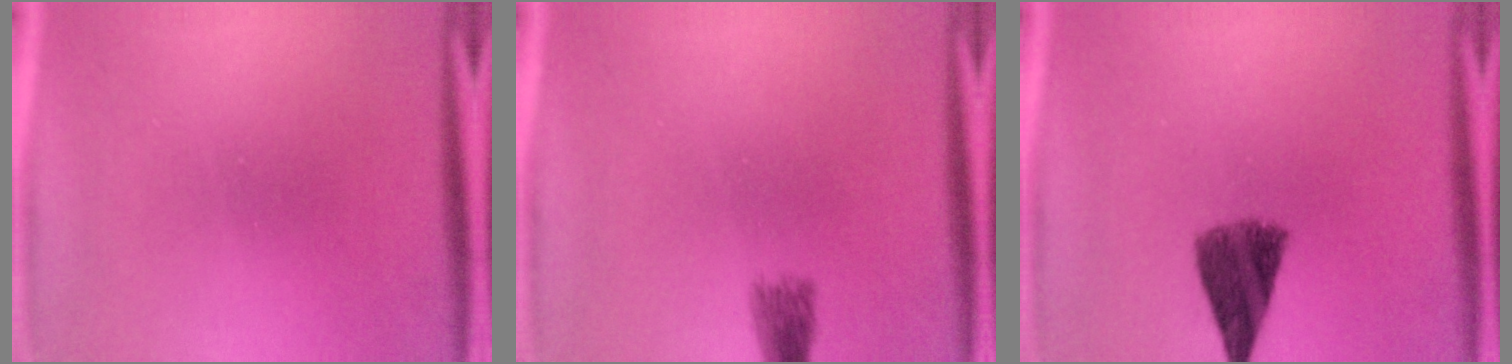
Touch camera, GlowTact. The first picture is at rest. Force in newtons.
{"total": 2.0}
{"total": 8.8}